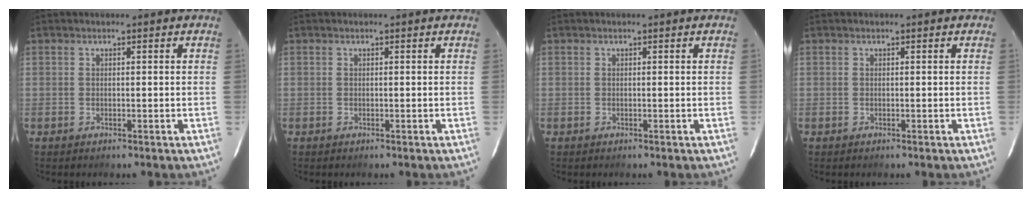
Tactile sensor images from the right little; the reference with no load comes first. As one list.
[{"total": 0.0}, {"total": 0.0}, {"total": 0.0}]